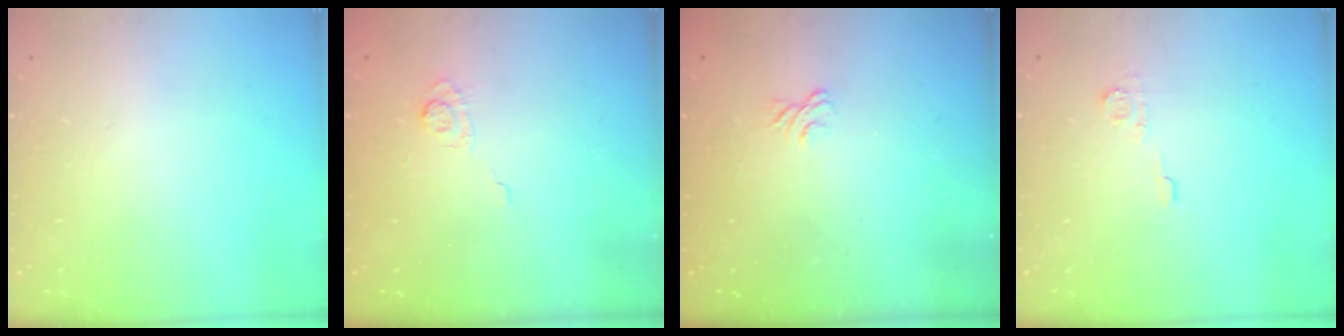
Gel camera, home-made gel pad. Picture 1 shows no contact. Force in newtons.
{"total": 3.1, "press": 2.7, "slide": 1.6}
{"total": 1.9, "press": 1.5, "slide": 1.1}
{"total": 4.9, "press": 4.9, "slide": 0.2}